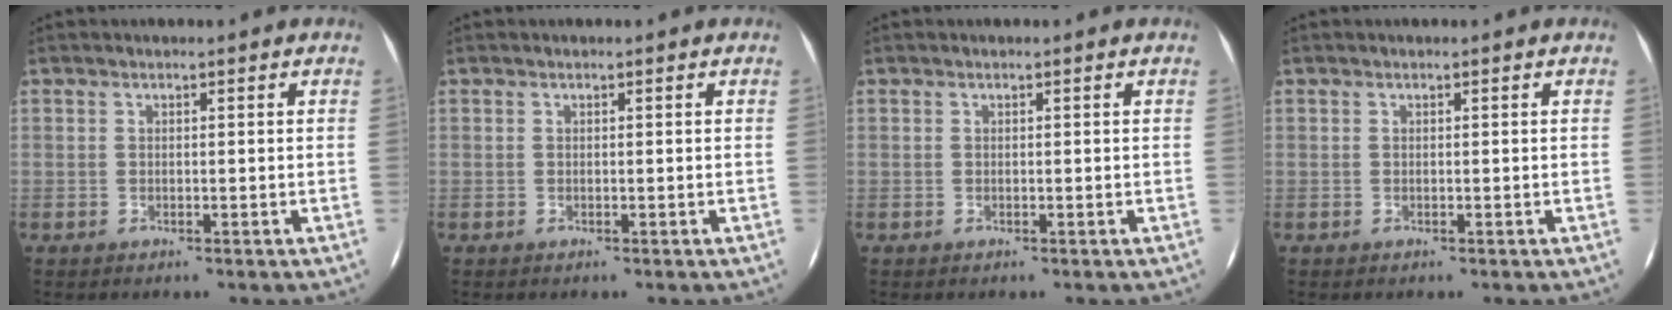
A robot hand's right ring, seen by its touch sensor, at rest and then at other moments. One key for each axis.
{"total": 0.0}
{"total": 0.0}
{"total": 0.0}